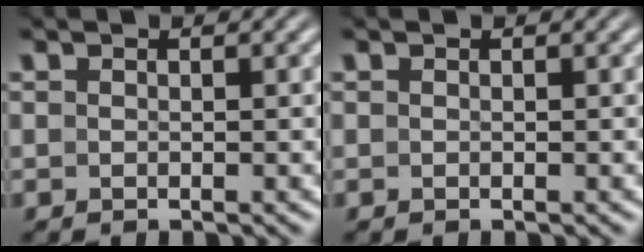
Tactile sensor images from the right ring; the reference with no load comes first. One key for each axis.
{"total": 0.0}